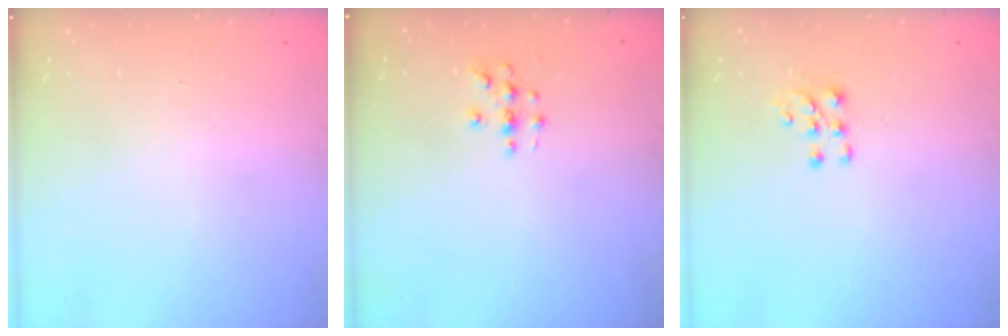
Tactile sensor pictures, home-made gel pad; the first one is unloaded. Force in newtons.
{"total": 3.4, "press": 3.4, "slide": 0.2}
{"total": 6.5, "press": 6.4, "slide": 0.7}